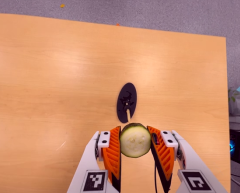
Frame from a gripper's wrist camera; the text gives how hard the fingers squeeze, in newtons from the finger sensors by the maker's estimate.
{"total": 10.5, "left": 9.2, "right": 11.8}